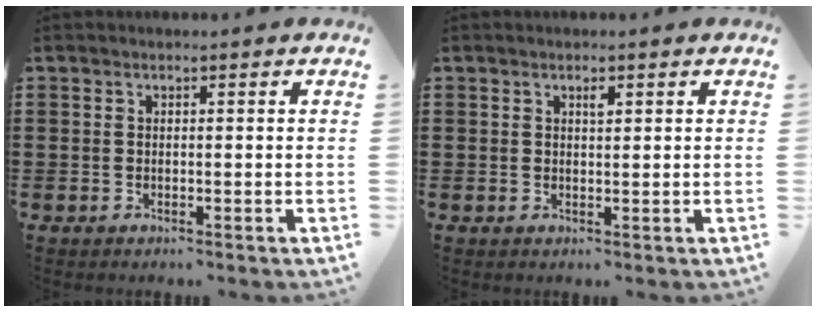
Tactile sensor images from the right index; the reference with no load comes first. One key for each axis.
{"total": 1.2, "fx": 0.6, "fy": 0.5, "fz": 0.9, "tx": -0.018, "ty": 0.003, "tz": 0.011}